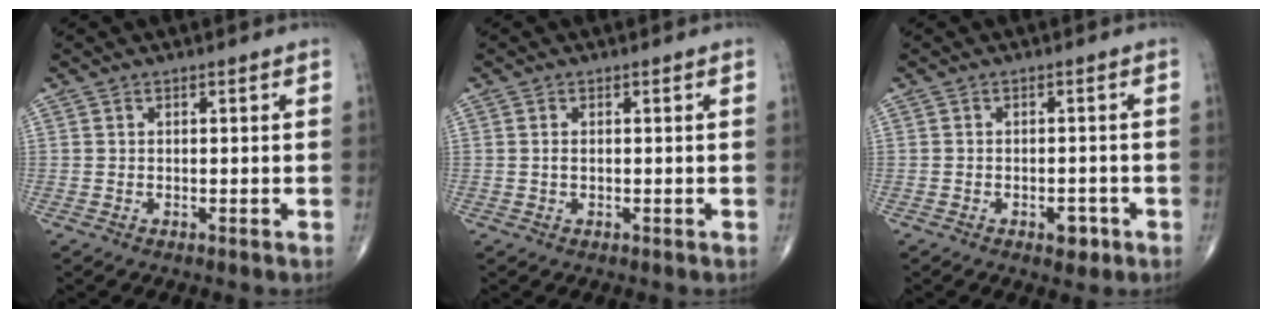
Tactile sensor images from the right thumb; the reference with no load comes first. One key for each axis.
{"total": 1.0, "fx": 0.1, "fy": 0.5, "fz": 0.8, "tx": -0.018, "ty": 0.001, "tz": 0.002}
{"total": 2.9, "fx": -1.4, "fy": 1.6, "fz": 1.9, "tx": -0.013, "ty": 0.008, "tz": -0.014}